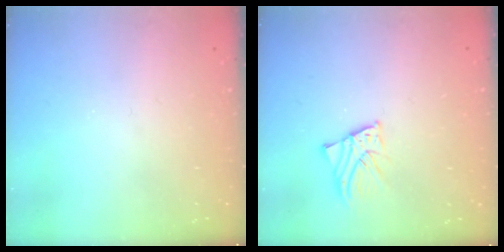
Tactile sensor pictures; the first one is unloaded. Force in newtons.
{"total": 2.8, "press": 2.8, "slide": 0.2}